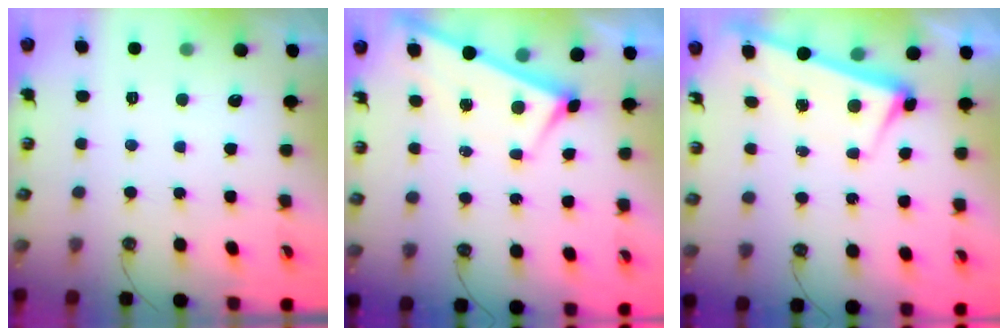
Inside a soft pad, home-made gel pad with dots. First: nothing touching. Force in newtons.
{"total": 2.6, "press": 2.6, "slide": 0.4}
{"total": 2.5, "press": 2.4, "slide": 0.6}